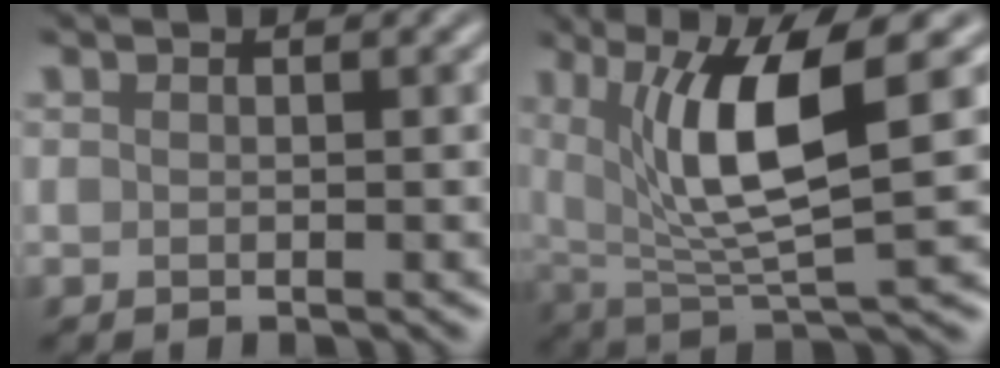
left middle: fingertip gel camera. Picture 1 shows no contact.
{"total": 7.9, "force": [2.4, 1.9, 7.3], "torque": [-0.133, -0.008, 0.052]}